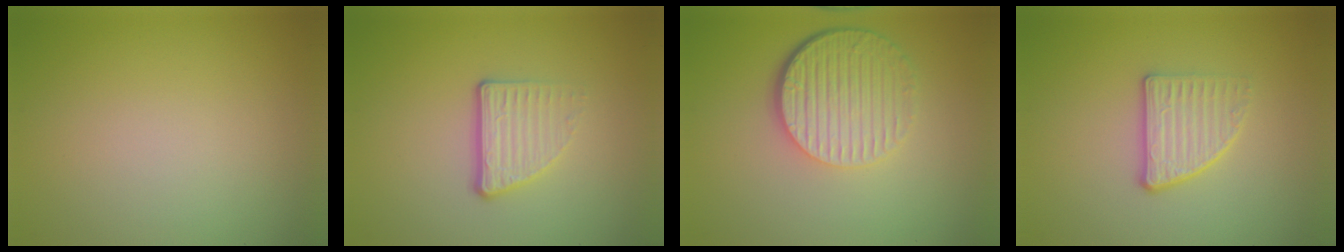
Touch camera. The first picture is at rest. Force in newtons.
{"total": 3.5, "press": 2.3, "slide": 2.6}
{"total": 6.0, "press": 4.2, "slide": 4.2}
{"total": 2.9, "press": 2.5, "slide": 1.4}